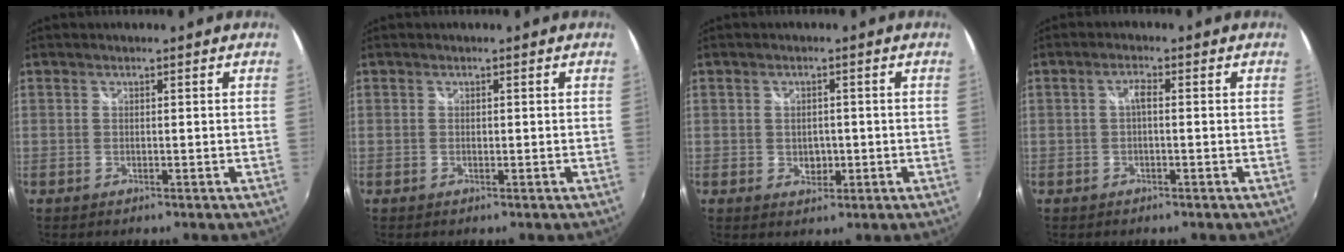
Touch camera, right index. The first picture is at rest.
{"total": 0.0}
{"total": 3.2, "force": [-0.5, 2.7, 1.8], "torque": [-0.027, -0.002, -0.006]}
{"total": 1.8, "force": [-0.2, 0.5, 1.7], "torque": [-0.033, 0.007, -0.006]}